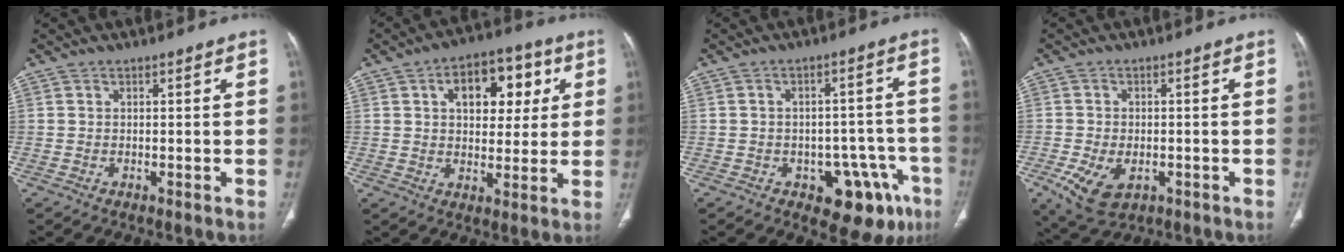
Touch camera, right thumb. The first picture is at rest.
{"total": 13.4, "force": [4.4, 8.2, 9.7], "torque": [-0.093, 0.005, 0.064]}
{"total": 12.1, "force": [-6.3, 7.0, 7.6], "torque": [-0.050, 0.041, -0.074]}
{"total": 8.3, "force": [-3.1, 5.1, 5.8], "torque": [-0.108, -0.001, -0.044]}